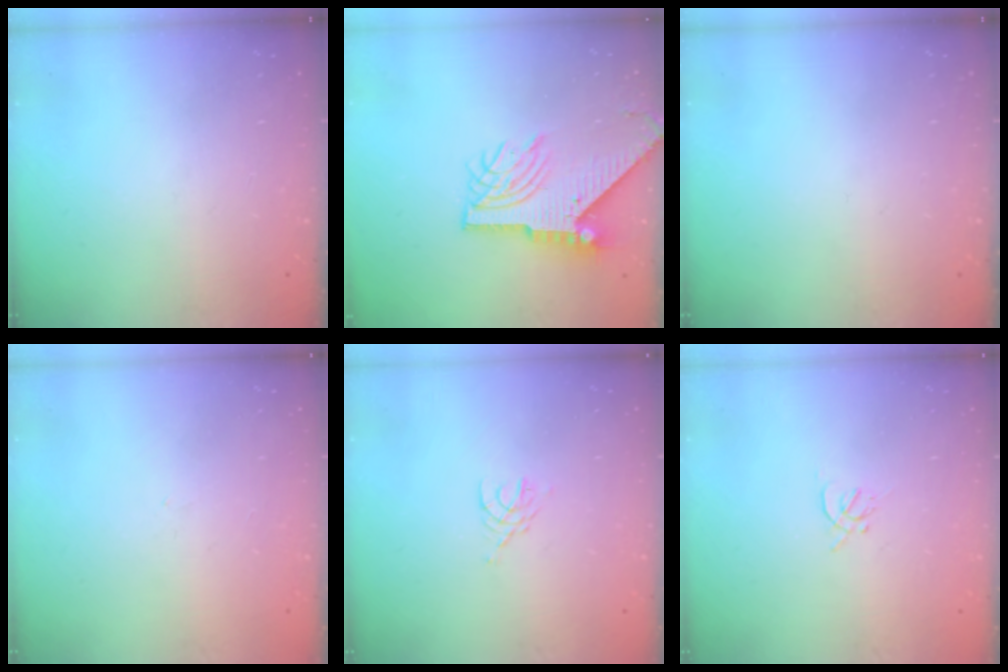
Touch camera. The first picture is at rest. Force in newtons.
{"total": 11.2, "press": 11.1, "slide": 1.3}
{"total": 0.0}
{"total": 0.0}
{"total": 3.2, "press": 3.1, "slide": 0.4}
{"total": 1.7, "press": 1.7, "slide": 0.5}